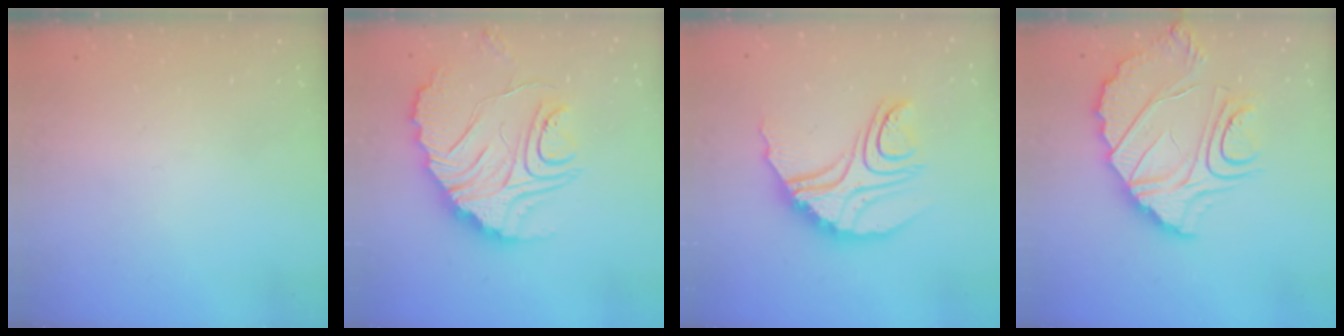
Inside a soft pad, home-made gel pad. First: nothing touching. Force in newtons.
{"total": 18.9, "press": 18.8, "slide": 1.8}
{"total": 14.9, "press": 14.9, "slide": 1.4}
{"total": 12.9, "press": 12.9, "slide": 1.1}